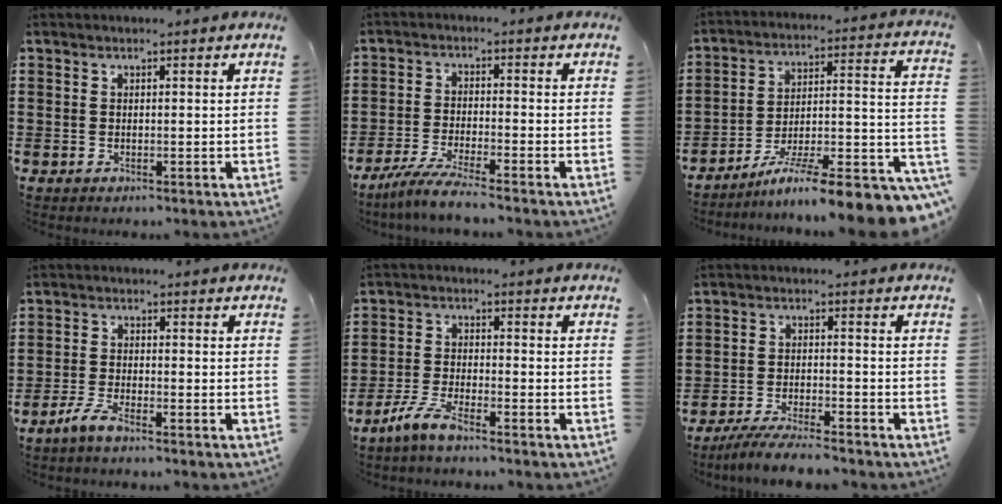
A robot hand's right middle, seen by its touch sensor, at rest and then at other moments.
{"total": 5.0, "force": [-4.4, -0.3, 2.4], "torque": [-0.061, -0.019, -0.087]}
{"total": 10.2, "force": [-7.9, 0.5, 6.4], "torque": [-0.076, 0.001, -0.146]}
{"total": 3.4, "force": [-2.7, 0.4, 2.0], "torque": [-0.054, -0.002, -0.059]}
{"total": 5.2, "force": [-4.3, 0.6, 2.8], "torque": [-0.072, -0.007, -0.088]}
{"total": 5.3, "force": [-4.9, 0.3, 2.0], "torque": [-0.046, -0.007, -0.097]}